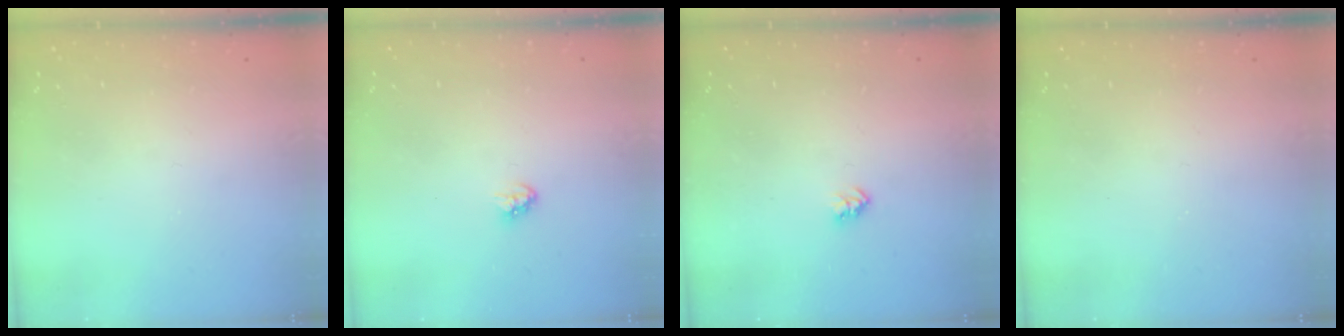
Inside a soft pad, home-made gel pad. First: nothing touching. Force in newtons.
{"total": 2.9, "press": 2.9, "slide": 0.2}
{"total": 2.6, "press": 2.6, "slide": 0.4}
{"total": 0.0}